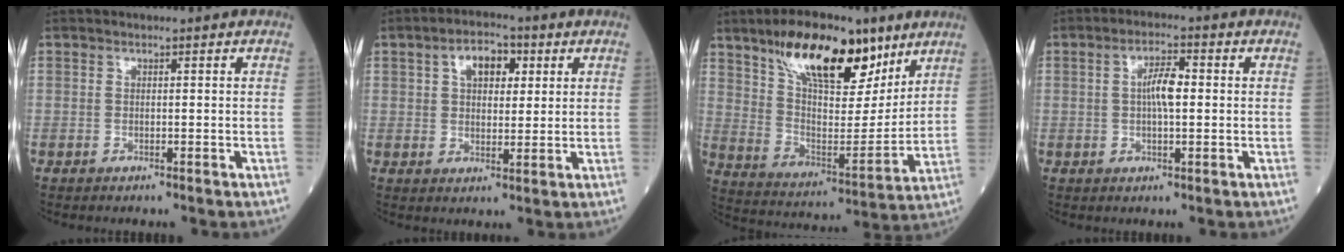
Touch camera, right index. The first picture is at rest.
{"total": 6.2, "force": [2.4, 3.4, 4.6], "torque": [-0.074, 0.017, 0.039]}
{"total": 18.7, "force": [11.8, 6.5, 13.0], "torque": [-0.228, 0.012, 0.209]}
{"total": 4.4, "force": [0.3, 1.1, 4.3], "torque": [-0.079, 0.009, 0.004]}